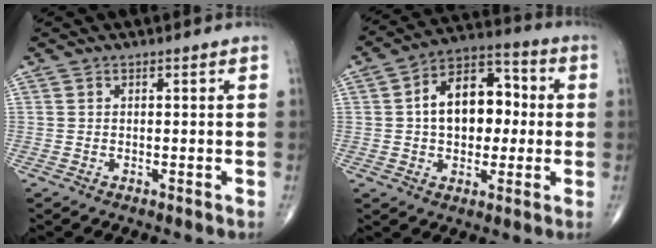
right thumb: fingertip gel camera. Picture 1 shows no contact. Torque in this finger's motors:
{"motor_torque": [-0.06, 0.37, 0.22, 0.08, 0.14]}